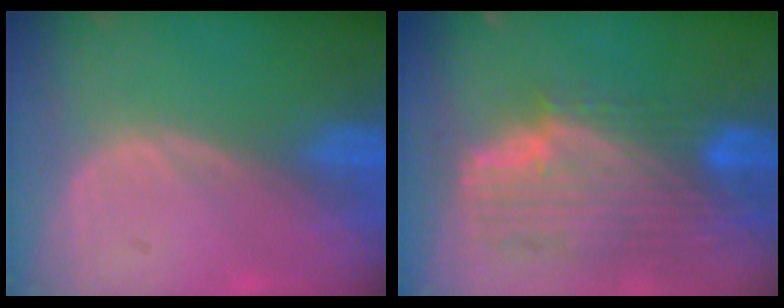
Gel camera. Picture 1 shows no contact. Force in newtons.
{"total": 11.6, "press": 9.9, "slide": 6.1}